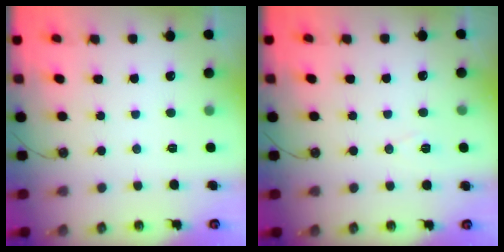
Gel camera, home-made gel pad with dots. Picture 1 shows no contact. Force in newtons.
{"total": 7.1, "press": 5.4, "slide": 4.6}